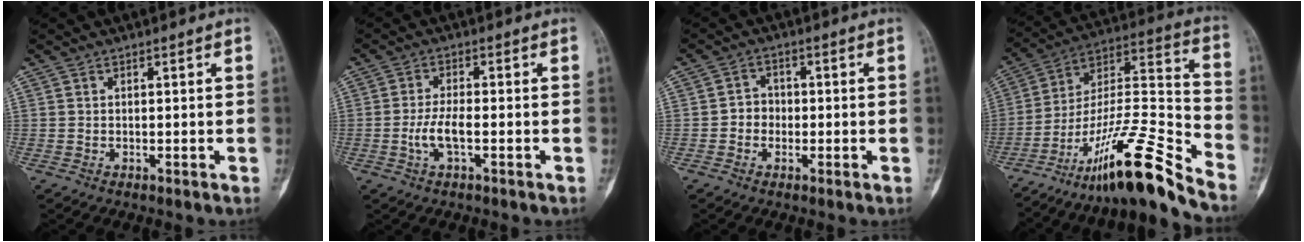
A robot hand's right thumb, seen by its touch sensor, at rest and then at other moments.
{"total": 4.5, "force": [-1.3, 1.4, 4.0], "torque": [-0.089, 0.009, -0.027]}
{"total": 3.3, "force": [-0.7, 3.0, 1.3], "torque": [0.001, 0.010, -0.021]}
{"total": 21.6, "force": [-15.8, 2.6, 14.5], "torque": [-0.265, 0.095, -0.274]}